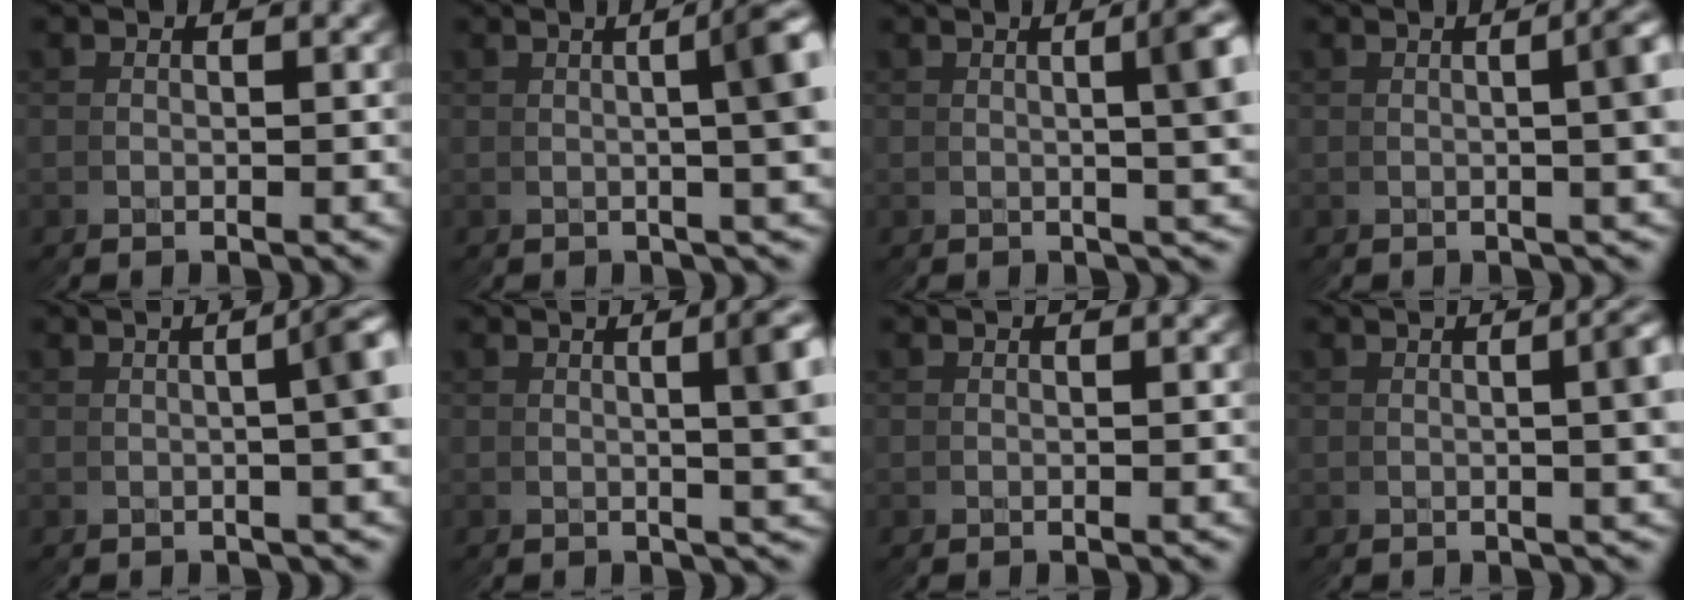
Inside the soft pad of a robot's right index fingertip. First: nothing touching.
{"total": 5.8, "force": [1.2, 1.2, 5.6], "torque": [-0.058, 0.021, 0.016]}
{"total": 4.9, "force": [1.2, 0.7, 4.7], "torque": [-0.049, 0.015, 0.020]}
{"total": 4.1, "force": [0.5, 0.7, 4.0], "torque": [-0.043, 0.012, 0.009]}
{"total": 5.2, "force": [0.8, 1.3, 5.0], "torque": [-0.052, 0.020, 0.009]}
{"total": 4.3, "force": [1.0, 0.3, 4.2], "torque": [-0.043, 0.011, 0.019]}
{"total": 0.0}
{"total": 3.5, "force": [0.5, 0.4, 3.4], "torque": [-0.037, 0.008, 0.010]}